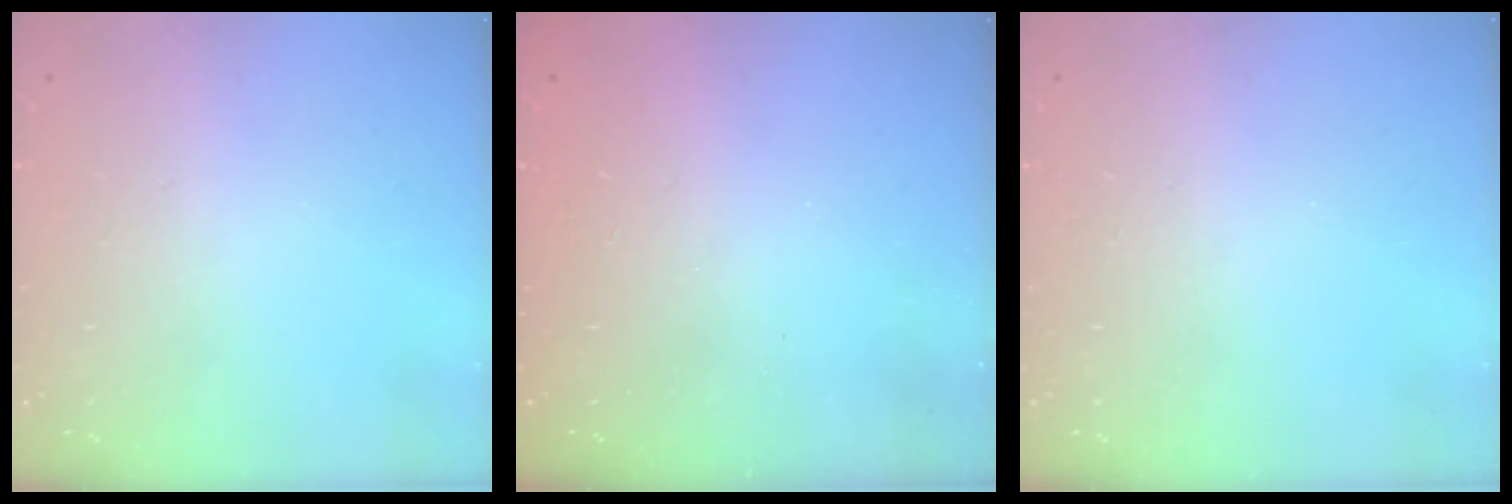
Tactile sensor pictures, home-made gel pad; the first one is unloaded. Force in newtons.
{"total": 2.4, "press": 2.3, "slide": 0.8}
{"total": 0.0}